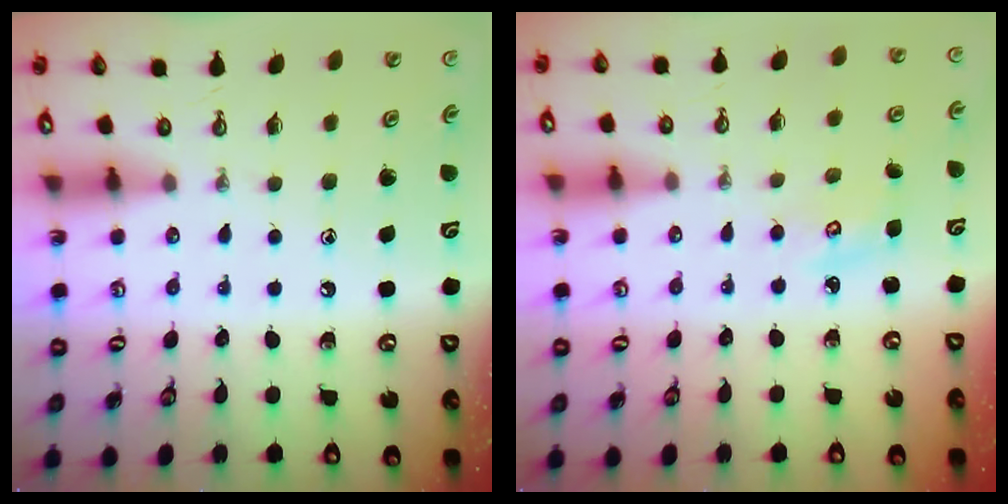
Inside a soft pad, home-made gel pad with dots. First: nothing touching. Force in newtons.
{"total": 3.0, "press": 3.0, "slide": 0.3}